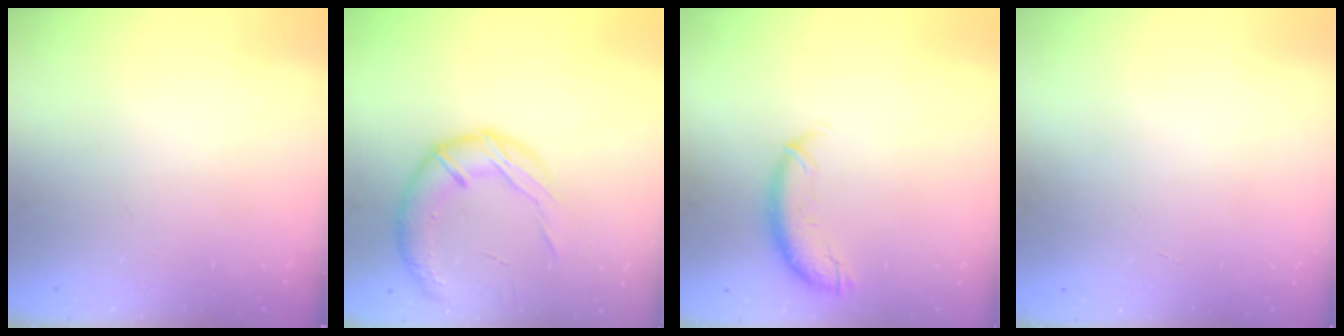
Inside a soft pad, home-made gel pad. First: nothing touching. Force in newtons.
{"total": 16.7, "press": 16.5, "slide": 2.7}
{"total": 9.4, "press": 9.4, "slide": 0.8}
{"total": 0.0}